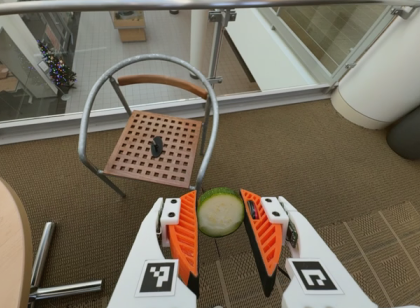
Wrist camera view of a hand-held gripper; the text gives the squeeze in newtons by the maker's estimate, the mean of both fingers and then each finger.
{"total": 9.5, "left": 9.7, "right": 9.4}